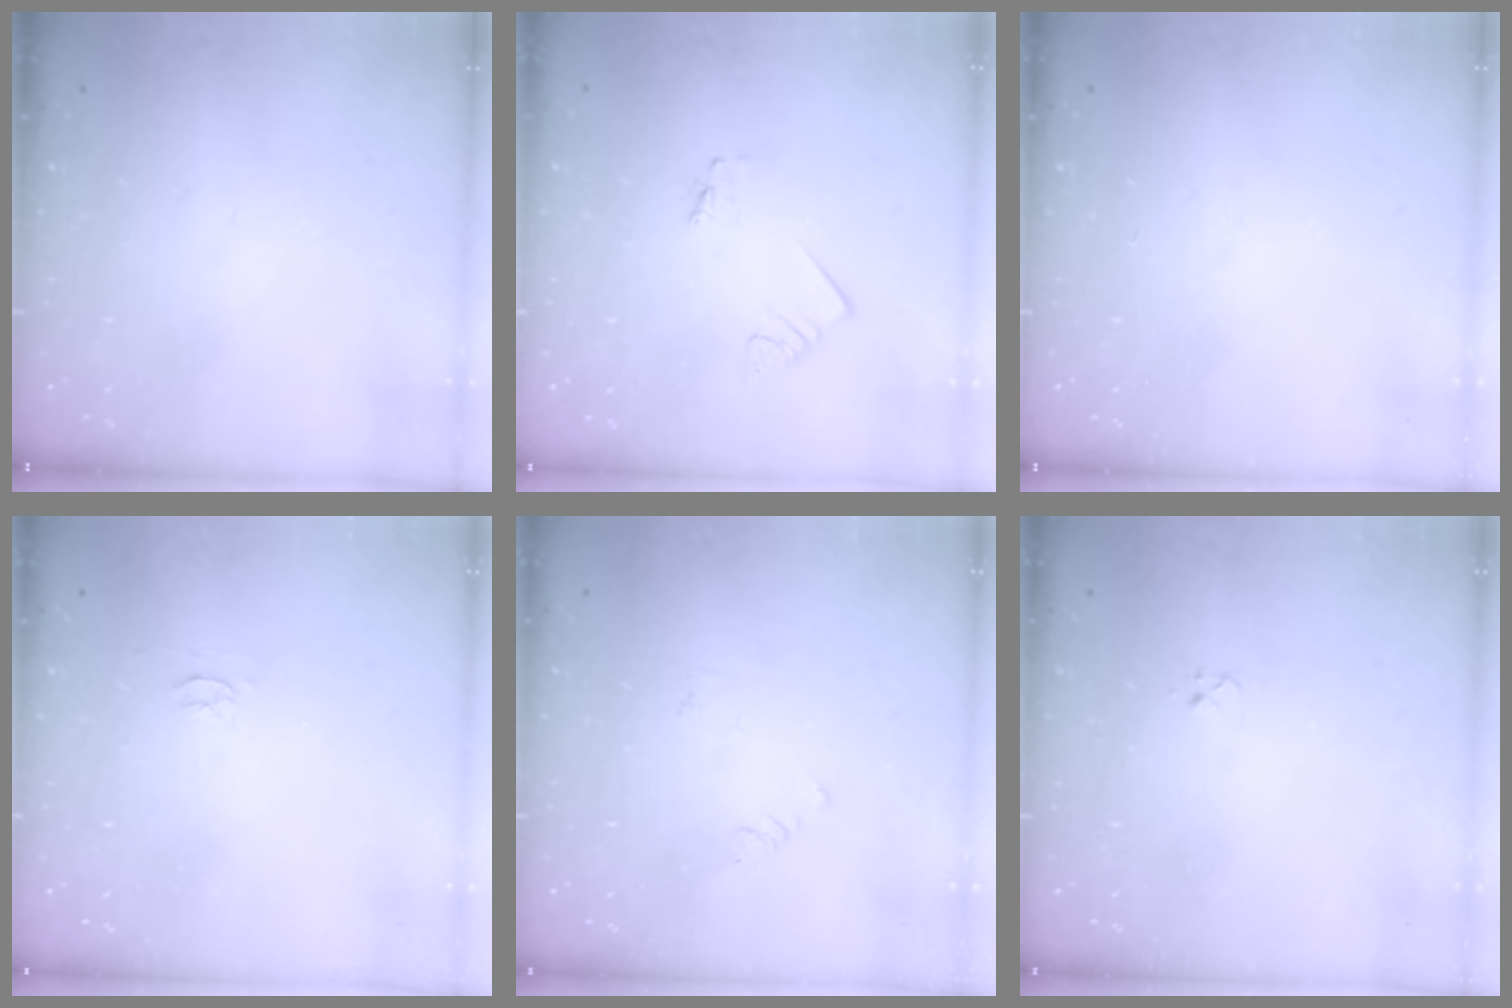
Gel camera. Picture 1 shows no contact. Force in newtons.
{"total": 2.5, "press": 2.5, "slide": 0.2}
{"total": 0.0}
{"total": 2.6, "press": 2.6, "slide": 0.3}
{"total": 1.8, "press": 1.7, "slide": 0.4}
{"total": 3.2, "press": 3.2, "slide": 0.4}